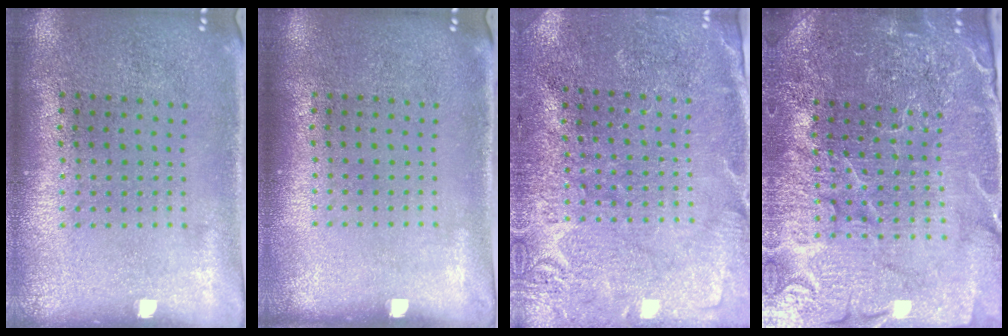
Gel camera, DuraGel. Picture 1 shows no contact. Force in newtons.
{"total": 0.0}
{"total": 2.8, "press": 2.8, "slide": 0.1}
{"total": 5.4, "press": 4.9, "slide": 2.1}